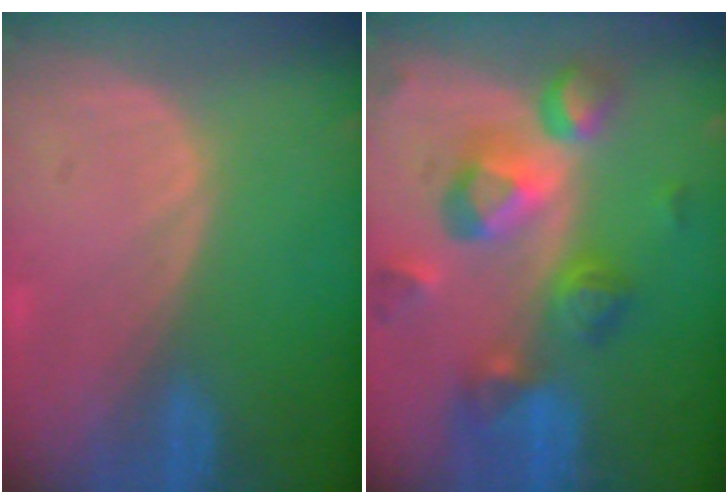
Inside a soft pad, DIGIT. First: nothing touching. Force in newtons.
{"total": 10.4, "press": 9.3, "slide": 4.8}